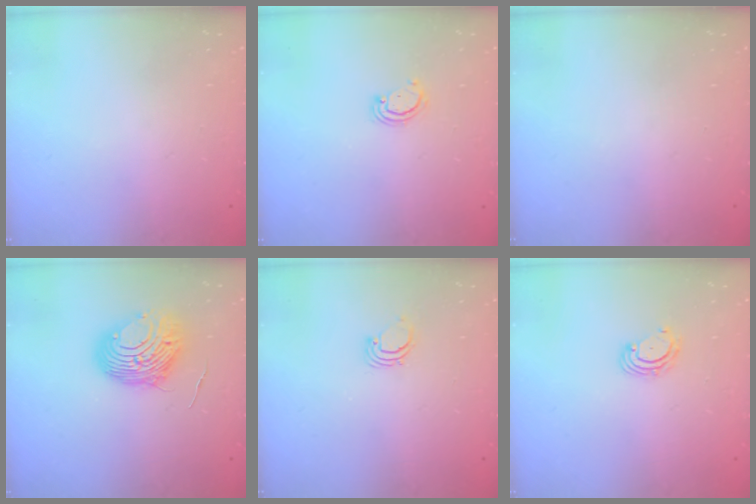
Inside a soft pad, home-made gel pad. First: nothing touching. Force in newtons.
{"total": 2.5, "press": 2.4, "slide": 0.2}
{"total": 0.0}
{"total": 10.4, "press": 10.3, "slide": 1.0}
{"total": 1.7, "press": 1.7, "slide": 0.1}
{"total": 3.3, "press": 3.3, "slide": 0.4}